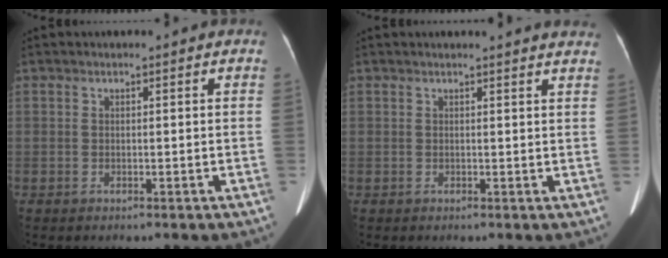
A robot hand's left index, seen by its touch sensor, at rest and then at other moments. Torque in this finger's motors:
{"motor_torque": [-0.26, -0.53, -0.02, -0.01]}